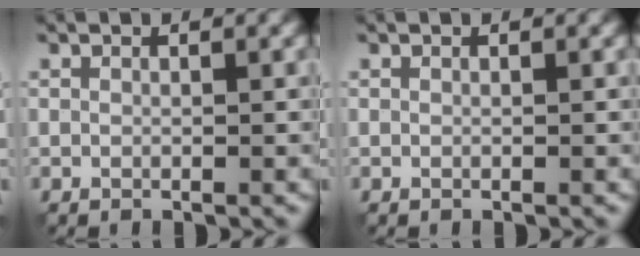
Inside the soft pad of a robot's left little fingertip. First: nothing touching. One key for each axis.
{"total": 0.0}